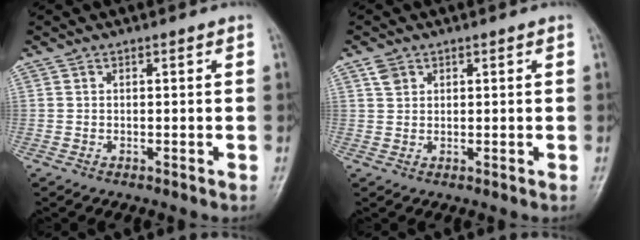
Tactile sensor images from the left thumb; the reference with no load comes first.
{"total": 2.2, "force": [1.2, 1.6, 0.9], "torque": [-0.010, 0.000, 0.023]}